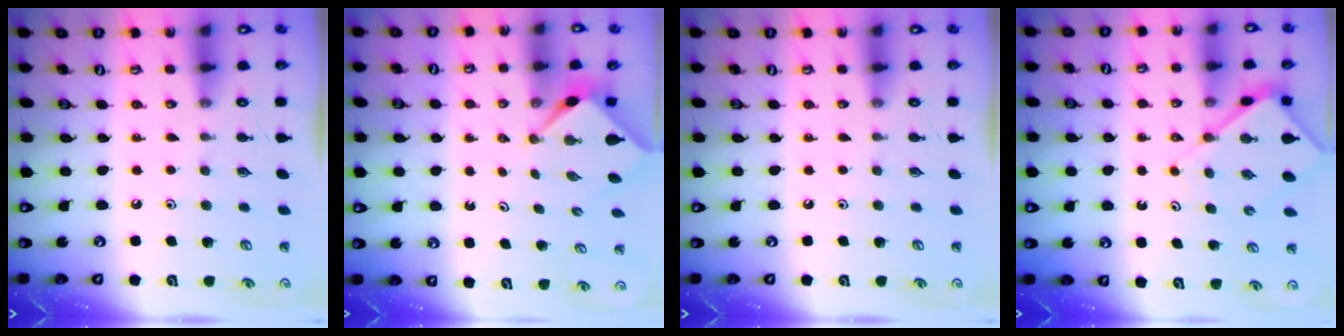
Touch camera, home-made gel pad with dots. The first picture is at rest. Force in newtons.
{"total": 2.3, "press": 2.3, "slide": 0.3}
{"total": 0.0}
{"total": 6.4, "press": 6.4, "slide": 0.6}